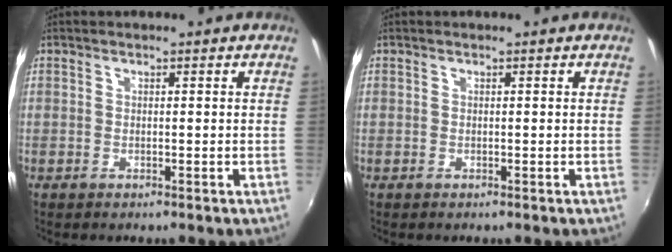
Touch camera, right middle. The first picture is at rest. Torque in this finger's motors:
{"motor_torque": [0.00, -0.18, 0.03, 0.01]}